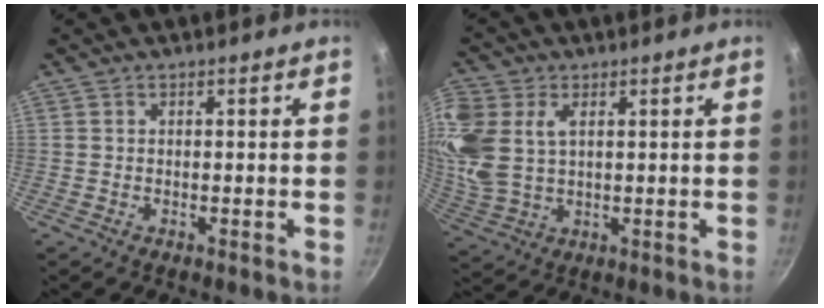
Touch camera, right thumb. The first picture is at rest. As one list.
[{"total": 12.9, "force": [3.7, 8.7, 8.7], "torque": [-0.203, 0.002, 0.081]}]